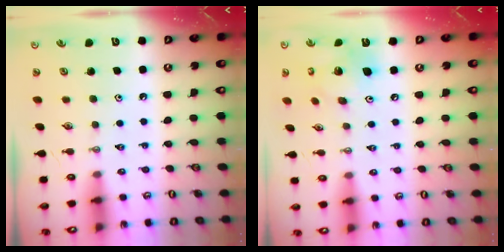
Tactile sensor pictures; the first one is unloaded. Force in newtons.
{"total": 15.3, "press": 15.1, "slide": 2.1}